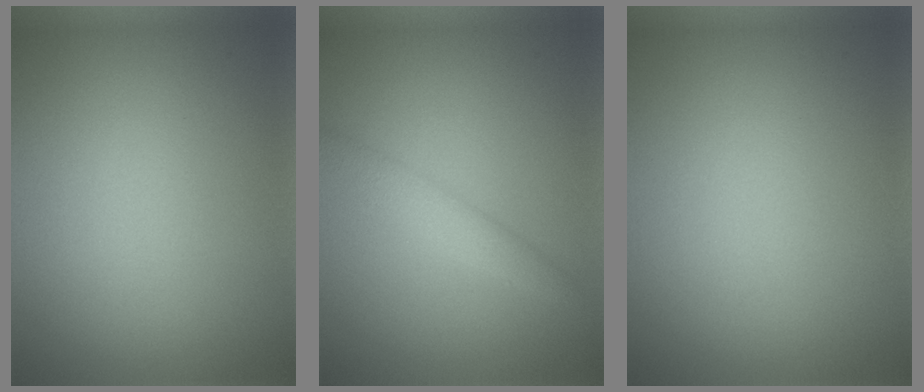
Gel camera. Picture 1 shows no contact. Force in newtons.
{"total": 2.3, "press": 2.3, "slide": 0.1}
{"total": 0.0}